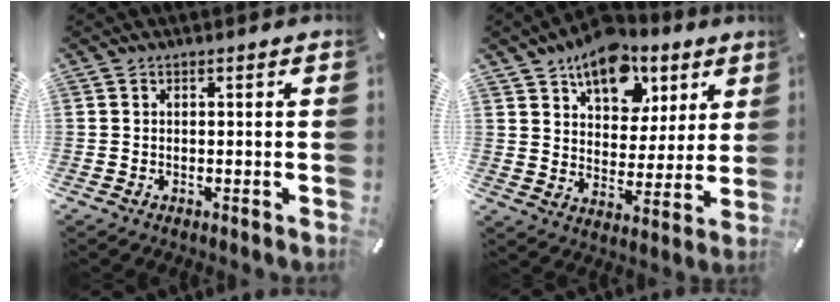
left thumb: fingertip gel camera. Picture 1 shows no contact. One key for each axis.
{"total": 13.9, "fx": 9.0, "fy": 9.0, "fz": 5.5, "tx": -0.078, "ty": -0.057, "tz": 0.163}